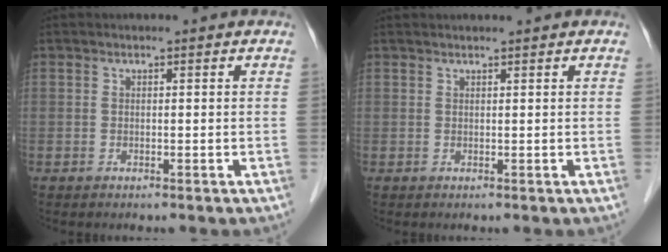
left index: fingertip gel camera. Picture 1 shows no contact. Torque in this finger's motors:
{"motor_torque": [0.66, -0.81, 0.05, -0.01]}